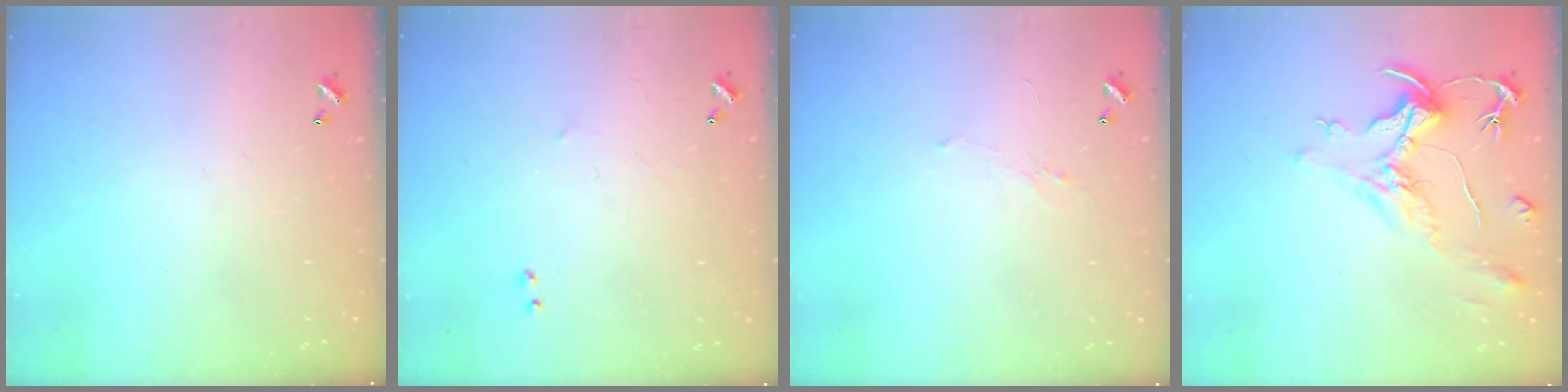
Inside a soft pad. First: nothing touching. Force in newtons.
{"total": 2.5, "press": 2.4, "slide": 0.4}
{"total": 1.3, "press": 1.1, "slide": 0.7}
{"total": 2.0, "press": 1.5, "slide": 1.3}